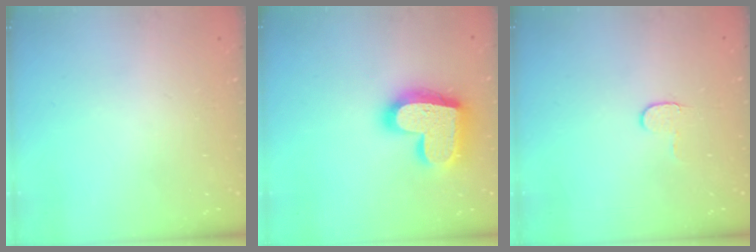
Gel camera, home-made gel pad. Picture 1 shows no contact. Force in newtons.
{"total": 21.7, "press": 21.6, "slide": 1.5}
{"total": 4.7, "press": 4.7, "slide": 0.5}